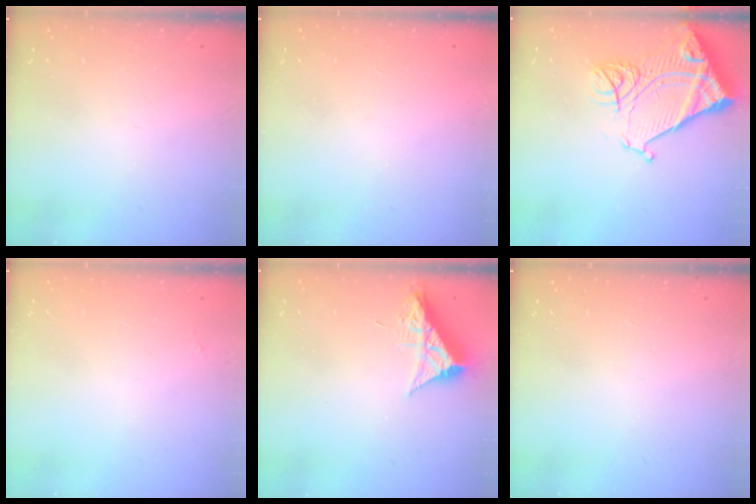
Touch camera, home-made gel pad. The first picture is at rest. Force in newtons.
{"total": 1.5, "press": 1.5, "slide": 0.1}
{"total": 17.1, "press": 17.0, "slide": 1.9}
{"total": 1.9, "press": 1.9, "slide": 0.3}
{"total": 8.9, "press": 8.9, "slide": 0.4}
{"total": 0.0}